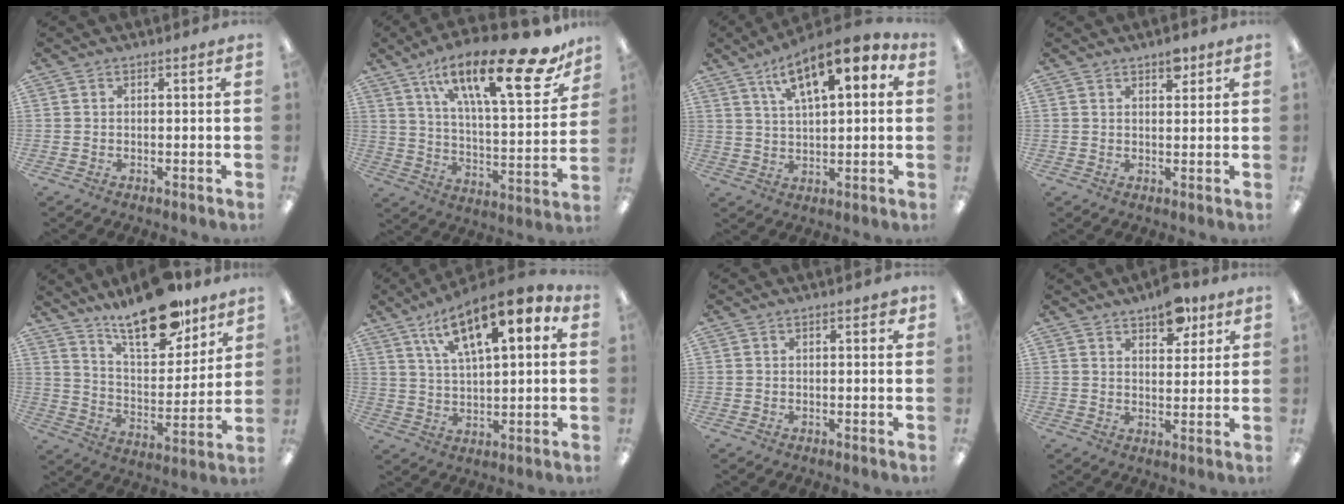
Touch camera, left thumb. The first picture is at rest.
{"total": 26.2, "force": [15.9, 8.2, 19.1], "torque": [-0.292, -0.087, 0.255]}
{"total": 14.3, "force": [8.1, 5.1, 10.6], "torque": [-0.165, -0.030, 0.133]}
{"total": 3.5, "force": [2.7, 1.5, 1.6], "torque": [-0.003, -0.013, 0.041]}
{"total": 18.4, "force": [14.4, 6.8, 9.2], "torque": [-0.147, -0.091, 0.248]}
{"total": 16.4, "force": [9.6, 5.7, 12.0], "torque": [-0.195, -0.037, 0.159]}
{"total": 2.1, "force": [0.8, 0.8, 1.7], "torque": [-0.027, 0.002, 0.010]}
{"total": 8.2, "force": [5.9, 4.1, 3.9], "torque": [-0.034, -0.032, 0.099]}